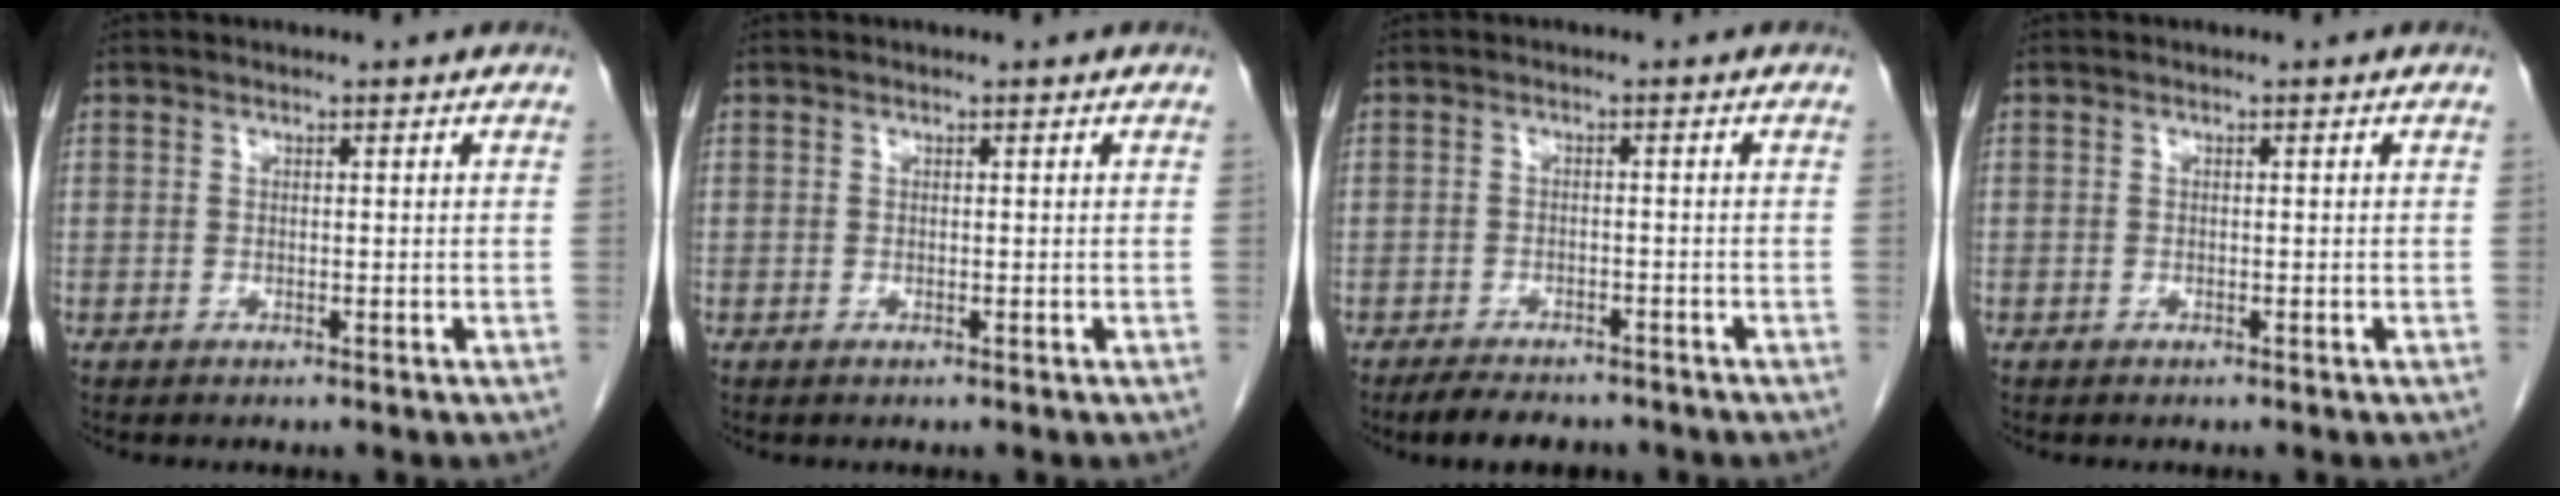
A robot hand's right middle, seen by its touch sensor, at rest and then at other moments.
{"total": 0.0}
{"total": 6.5, "force": [-5.5, 2.4, 2.6], "torque": [-0.041, -0.006, -0.077]}
{"total": 0.0}